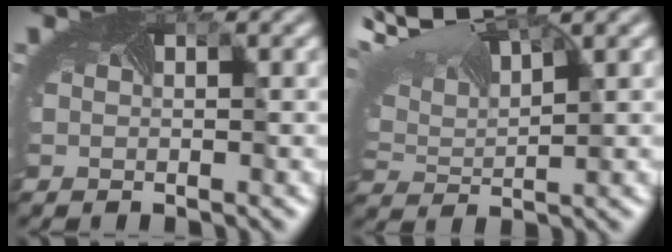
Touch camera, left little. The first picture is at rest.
{"total": 9.1, "force": [5.7, 3.4, 6.2], "torque": [-0.146, 0.031, 0.097]}